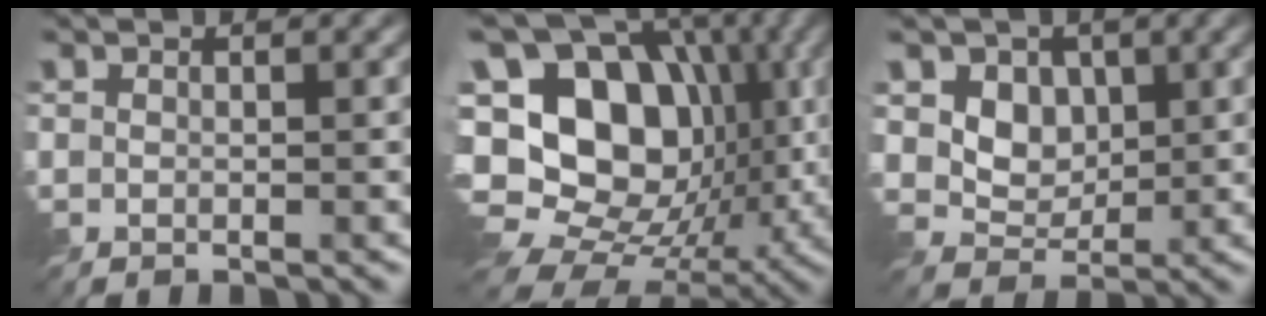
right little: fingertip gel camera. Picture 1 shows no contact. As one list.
[{"total": 17.3, "force": [0.1, 13.7, 10.7], "torque": [-0.206, 0.017, 0.008]}, {"total": 3.8, "force": [1.0, 3.1, 2.0], "torque": [-0.048, -0.019, 0.019]}]